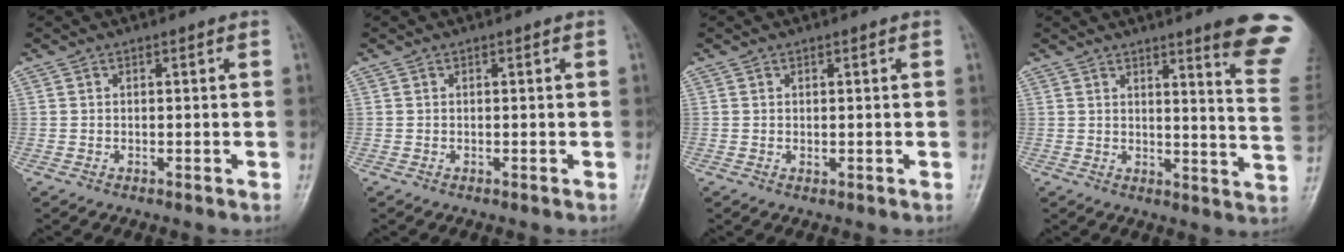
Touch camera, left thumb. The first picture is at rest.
{"total": 0.0}
{"total": 0.7, "force": [0.1, 0.3, 0.6], "torque": [-0.011, 0.001, 0.006]}
{"total": 13.5, "force": [9.3, 0.7, 9.7], "torque": [-0.098, -0.065, 0.103]}